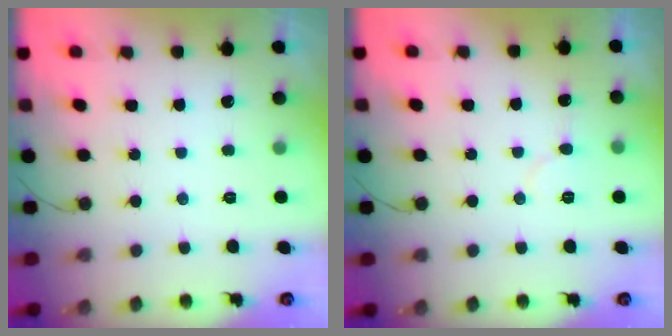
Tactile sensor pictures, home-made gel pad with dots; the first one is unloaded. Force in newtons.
{"total": 4.5, "press": 4.5, "slide": 0.4}